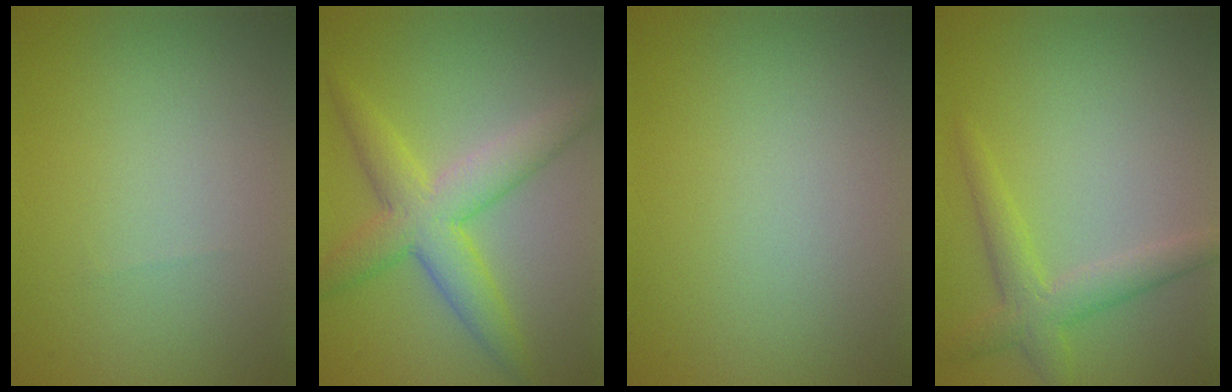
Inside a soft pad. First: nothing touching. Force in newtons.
{"total": 6.0, "press": 6.0, "slide": 0.1}
{"total": 0.0}
{"total": 3.1, "press": 3.1, "slide": 0.1}